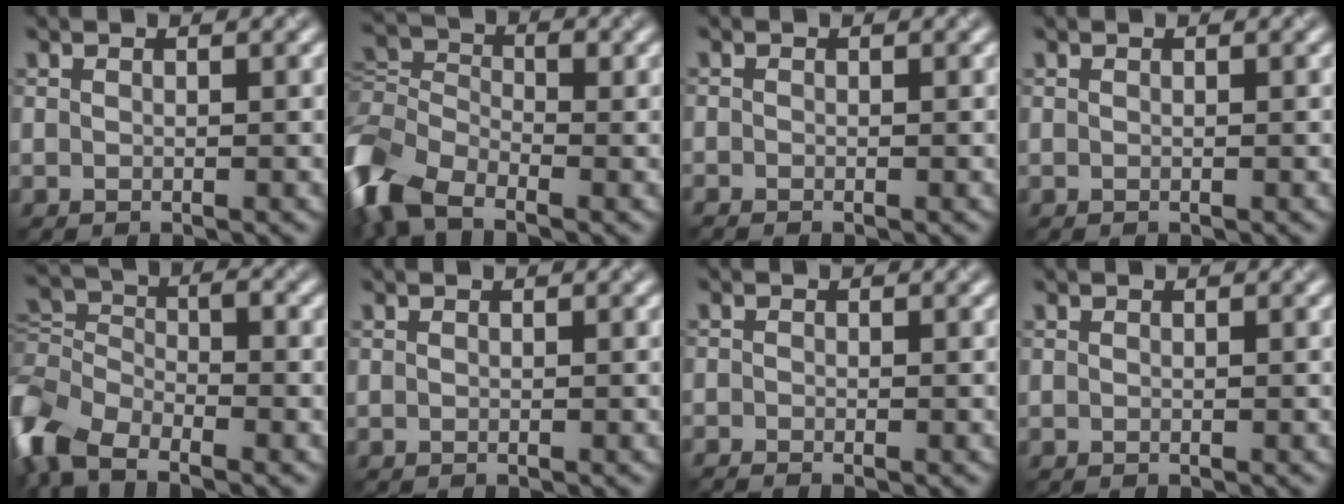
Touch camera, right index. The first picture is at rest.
{"total": 7.5, "force": [-3.8, 4.0, 5.1], "torque": [-0.109, 0.006, -0.096]}
{"total": 0.5, "force": [-0.5, 0.1, 0.2], "torque": [-0.001, -0.004, -0.011]}
{"total": 0.0}
{"total": 7.2, "force": [-4.3, 3.5, 4.5], "torque": [-0.087, 0.006, -0.100]}
{"total": 0.0}
{"total": 0.9, "force": [-0.8, 0.1, 0.3], "torque": [-0.004, -0.007, -0.020]}
{"total": 0.0}